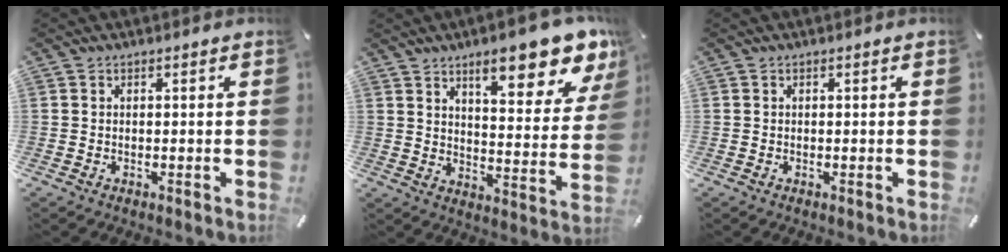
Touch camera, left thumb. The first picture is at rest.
{"total": 16.0, "force": [10.9, 5.2, 10.4], "torque": [-0.142, -0.070, 0.176]}
{"total": 0.0}